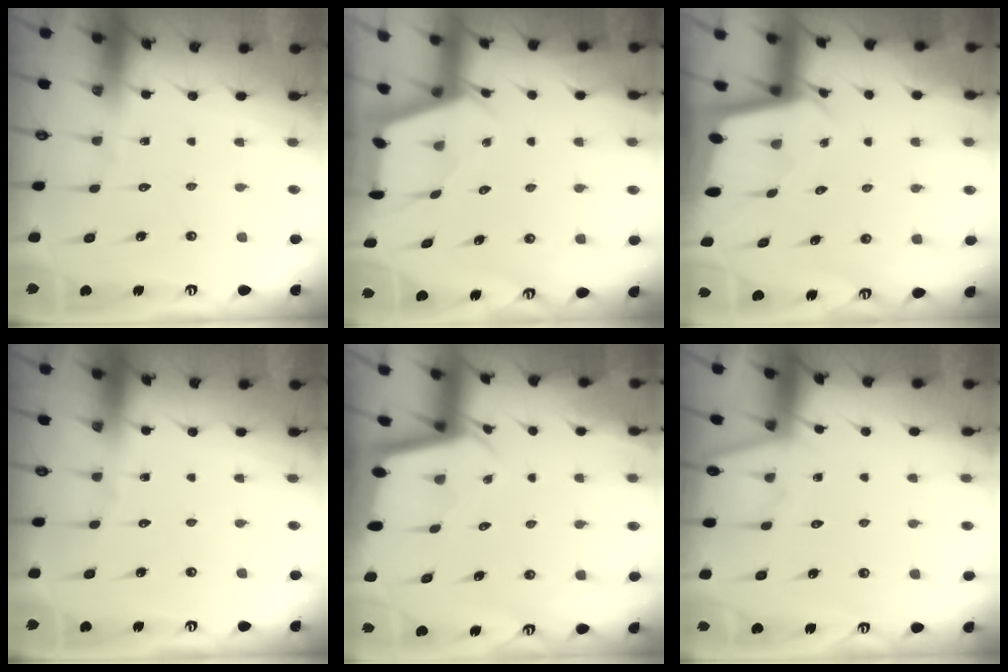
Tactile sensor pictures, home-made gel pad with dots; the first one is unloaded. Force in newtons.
{"total": 2.4, "press": 2.3, "slide": 0.3}
{"total": 1.9, "press": 1.9, "slide": 0.1}
{"total": 0.0}
{"total": 2.3, "press": 2.3, "slide": 0.1}
{"total": 4.2, "press": 4.2, "slide": 0.6}